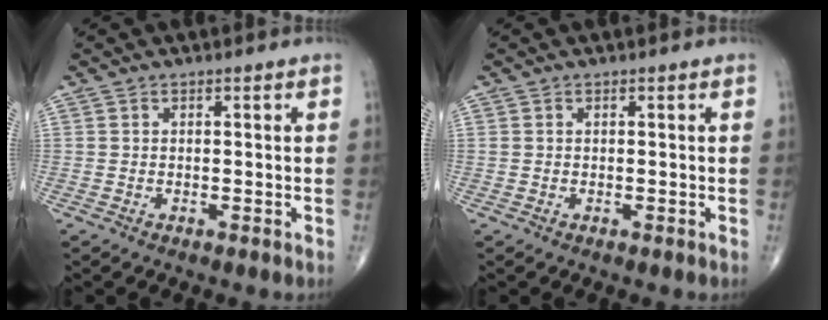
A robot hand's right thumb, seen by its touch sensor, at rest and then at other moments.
{"total": 0.0}